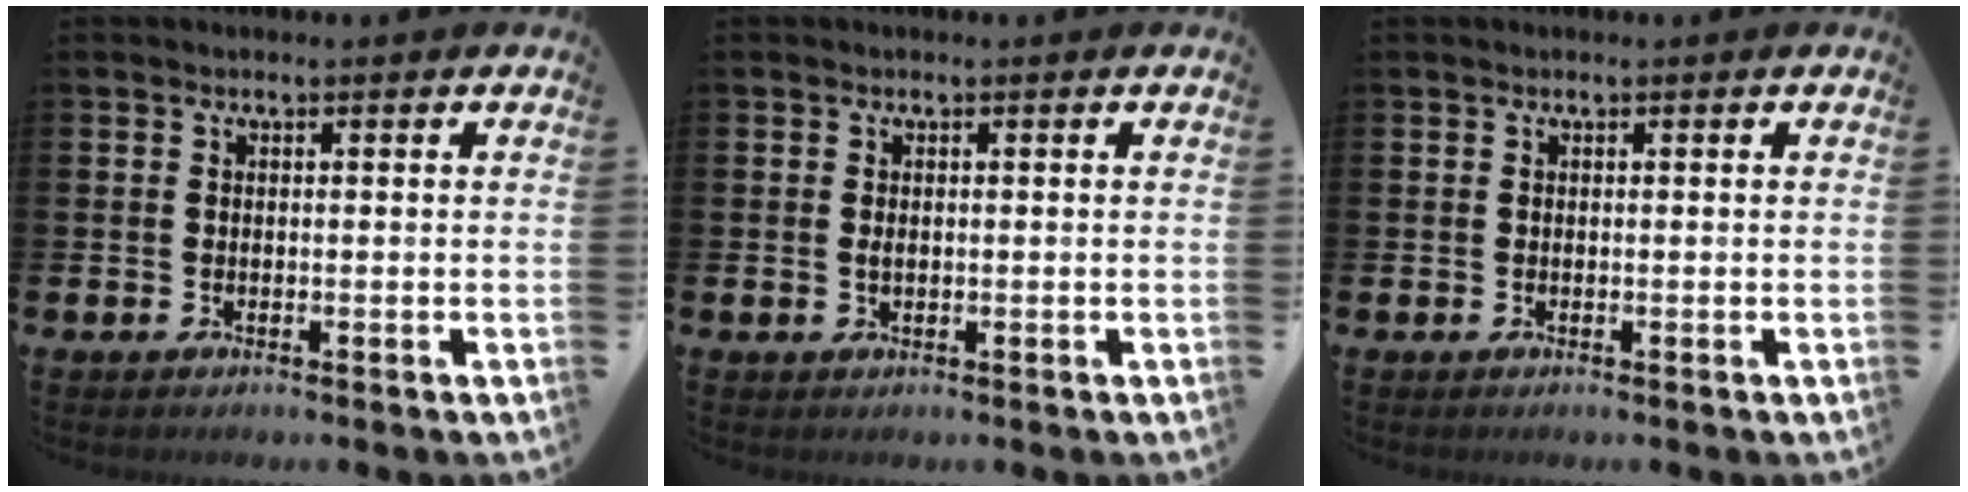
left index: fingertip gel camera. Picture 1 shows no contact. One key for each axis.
{"total": 0.8, "fx": 0.1, "fy": 0.5, "fz": 0.6, "tx": -0.009, "ty": 0.002, "tz": 0.000}
{"total": 0.0}